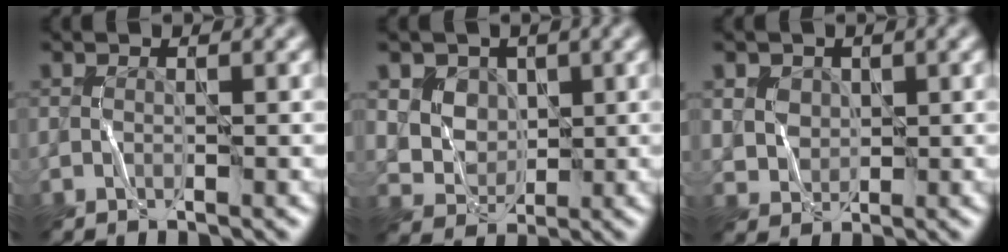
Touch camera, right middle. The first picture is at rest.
{"total": 4.3, "force": [2.4, 3.3, 1.1], "torque": [-0.041, 0.010, 0.046]}
{"total": 1.7, "force": [1.0, 1.3, -0.3], "torque": [-0.003, -0.001, 0.026]}